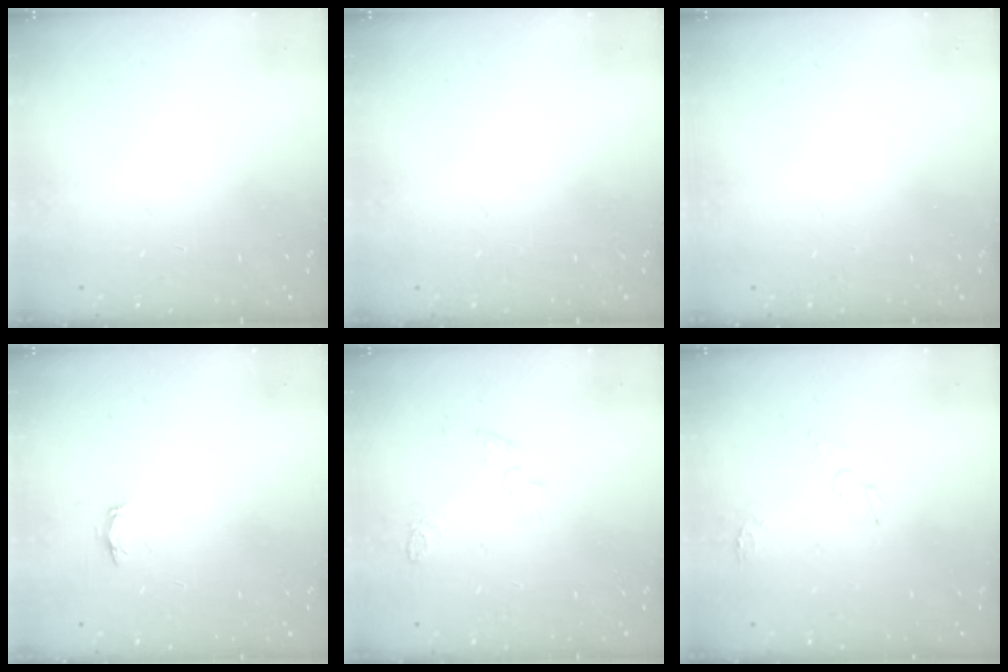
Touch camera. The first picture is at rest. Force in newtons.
{"total": 0.0}
{"total": 0.0}
{"total": 2.8, "press": 2.8, "slide": 0.4}
{"total": 4.7, "press": 4.7, "slide": 0.6}
{"total": 4.2, "press": 4.2, "slide": 0.3}